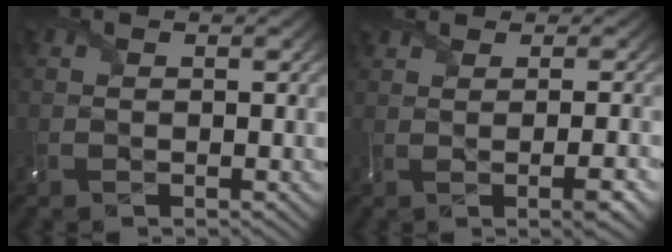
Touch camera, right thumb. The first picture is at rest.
{"total": 3.9, "force": [1.4, 1.0, 3.5], "torque": [-0.036, 0.017, 0.002]}